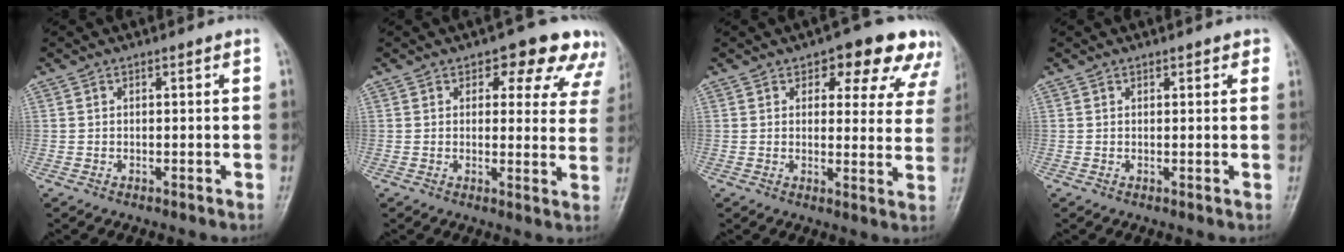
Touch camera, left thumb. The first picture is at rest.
{"total": 11.4, "force": [7.7, 6.2, 5.6], "torque": [-0.002, -0.028, 0.070]}
{"total": 14.0, "force": [8.6, 6.6, 8.8], "torque": [-0.048, -0.031, 0.094]}
{"total": 1.2, "force": [0.9, 0.6, 0.6], "torque": [0.003, -0.003, 0.005]}